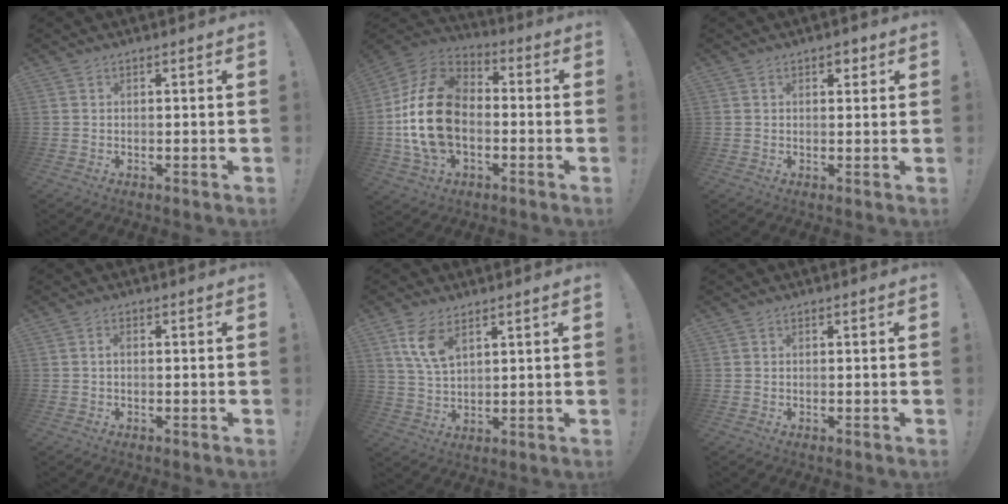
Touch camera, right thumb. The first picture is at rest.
{"total": 21.9, "force": [-2.0, 14.8, 16.0], "torque": [-0.309, 0.034, -0.026]}
{"total": 2.1, "force": [1.2, 1.4, 1.0], "torque": [-0.001, -0.005, 0.018]}
{"total": 1.1, "force": [-0.1, 0.6, 1.0], "torque": [-0.027, 0.008, -0.001]}
{"total": 8.4, "force": [4.9, 4.1, 5.5], "torque": [-0.109, -0.017, 0.091]}
{"total": 0.0}